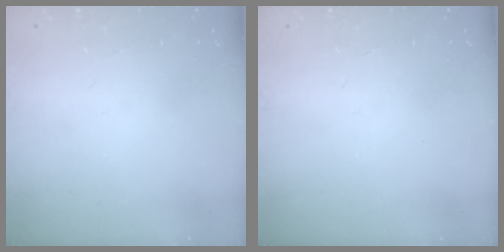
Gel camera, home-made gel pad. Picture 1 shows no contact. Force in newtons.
{"total": 0.0}